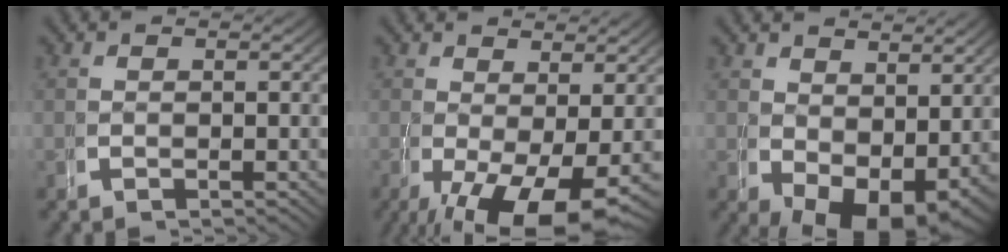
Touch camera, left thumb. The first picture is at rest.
{"total": 7.9, "force": [-2.6, 3.8, 6.5], "torque": [-0.106, -0.045, -0.011]}
{"total": 6.6, "force": [-0.9, 4.3, 4.9], "torque": [-0.072, -0.045, 0.015]}